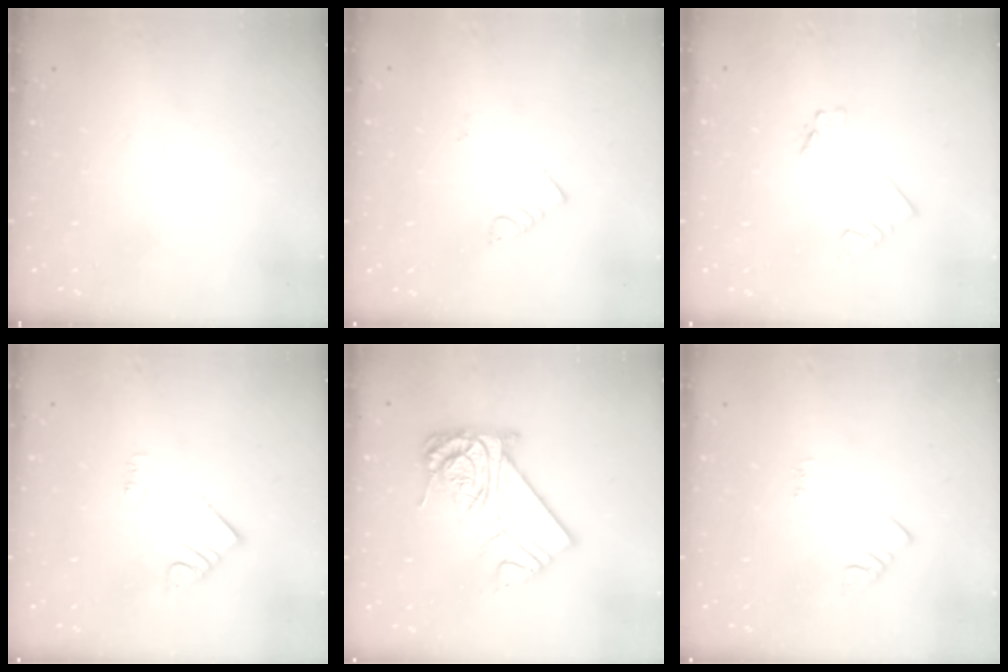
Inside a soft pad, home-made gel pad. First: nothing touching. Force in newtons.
{"total": 2.9, "press": 2.9, "slide": 0.3}
{"total": 1.8, "press": 1.7, "slide": 0.2}
{"total": 3.1, "press": 3.0, "slide": 0.4}
{"total": 18.2, "press": 18.1, "slide": 1.6}
{"total": 2.5, "press": 2.5, "slide": 0.4}